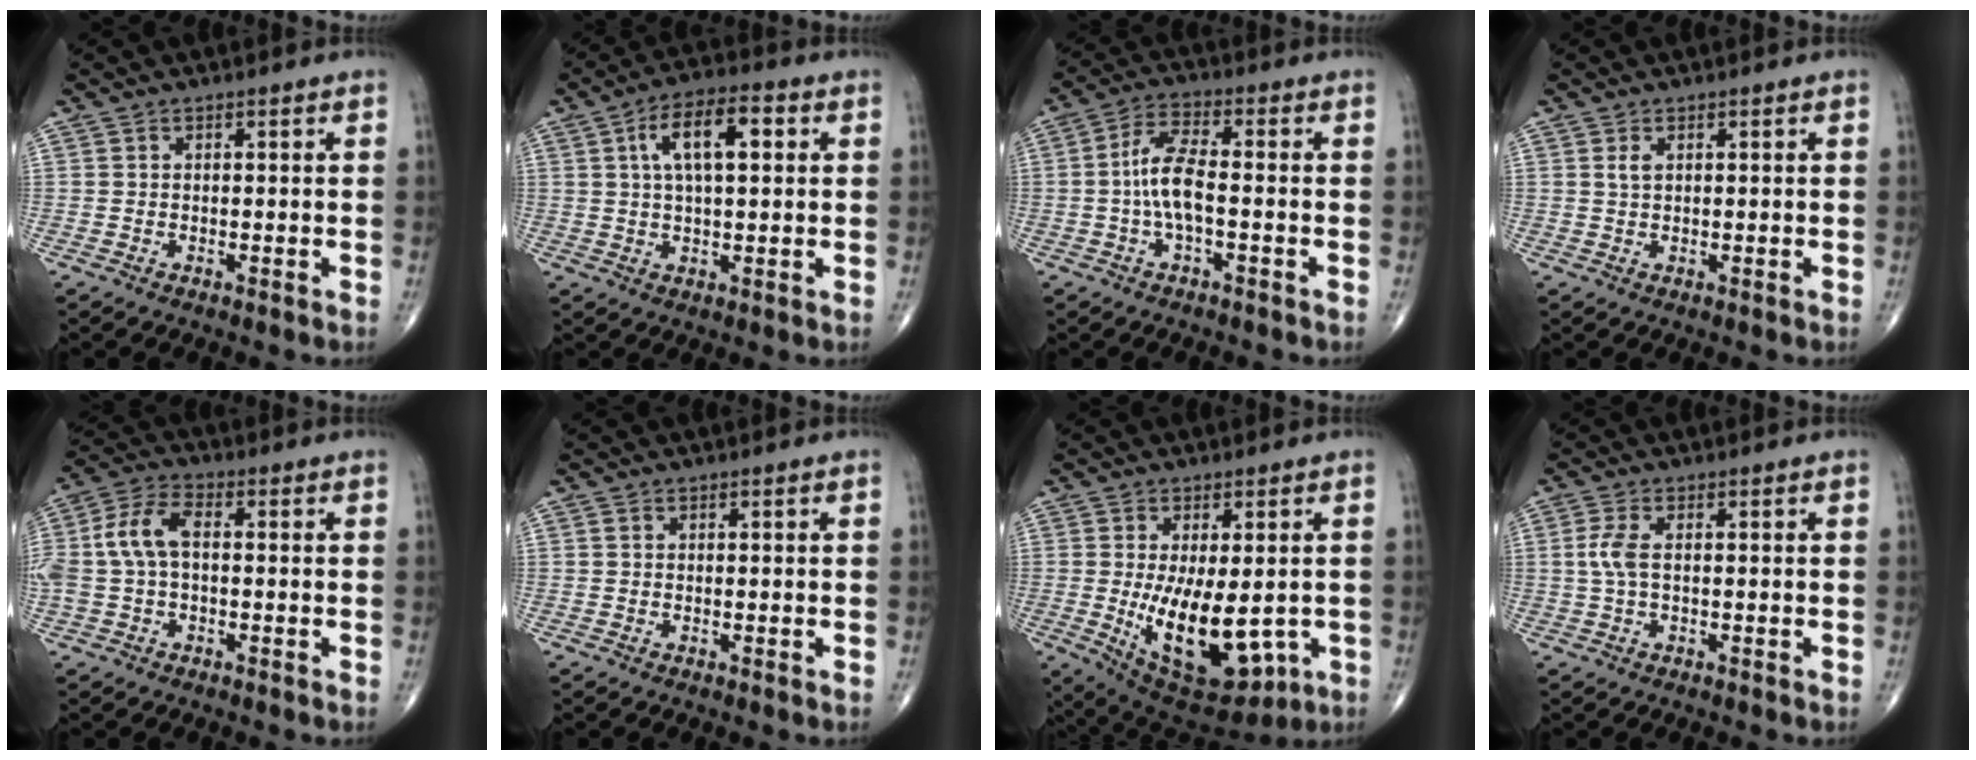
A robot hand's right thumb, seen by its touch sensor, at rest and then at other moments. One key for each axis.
{"total": 10.4, "fx": 2.7, "fy": 4.3, "fz": 9.1, "tx": -0.150, "ty": 0.015, "tz": 0.041}
{"total": 7.3, "fx": -1.1, "fy": 2.4, "fz": 6.8, "tx": -0.148, "ty": 0.022, "tz": -0.027}
{"total": 1.3, "fx": 0.5, "fy": 0.6, "fz": 1.0, "tx": -0.023, "ty": 0.004, "tz": 0.013}
{"total": 9.6, "fx": 0.3, "fy": 5.6, "fz": 7.8, "tx": -0.180, "ty": 0.033, "tz": 0.003}
{"total": 0.0}
{"total": 16.1, "fx": -2.4, "fy": 7.6, "fz": 14.0, "tx": -0.211, "ty": -0.024, "tz": -0.009}
{"total": 3.2, "fx": 0.2, "fy": 1.2, "fz": 3.0, "tx": -0.085, "ty": 0.003, "tz": 0.002}